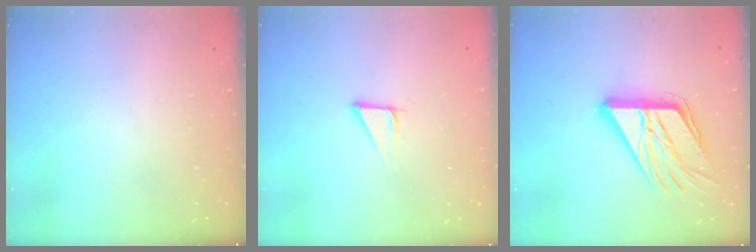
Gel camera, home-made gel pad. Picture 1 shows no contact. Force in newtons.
{"total": 2.8, "press": 2.8, "slide": 0.1}
{"total": 17.7, "press": 17.6, "slide": 1.9}